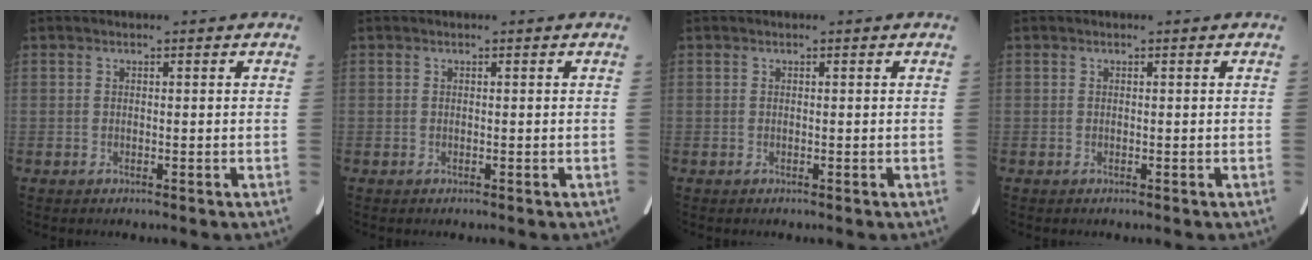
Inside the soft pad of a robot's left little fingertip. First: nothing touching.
{"total": 0.0}
{"total": 0.0}
{"total": 0.0}